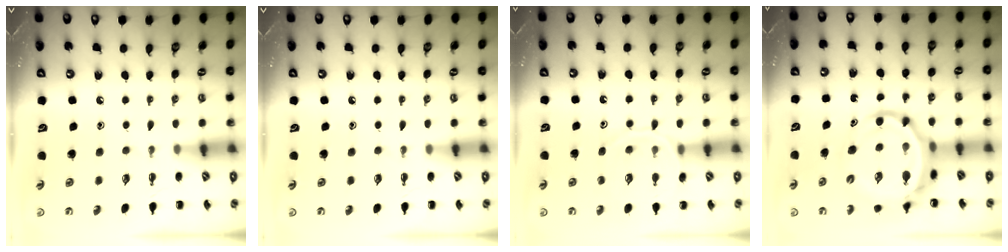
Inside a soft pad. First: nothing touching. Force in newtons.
{"total": 0.0}
{"total": 10.1, "press": 10.1, "slide": 1.2}
{"total": 10.0, "press": 9.6, "slide": 3.0}